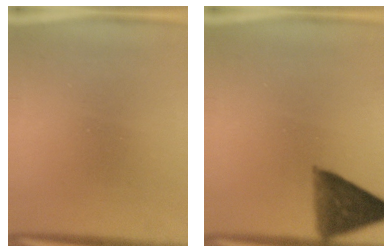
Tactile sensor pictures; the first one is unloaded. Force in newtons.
{"total": 8.2}